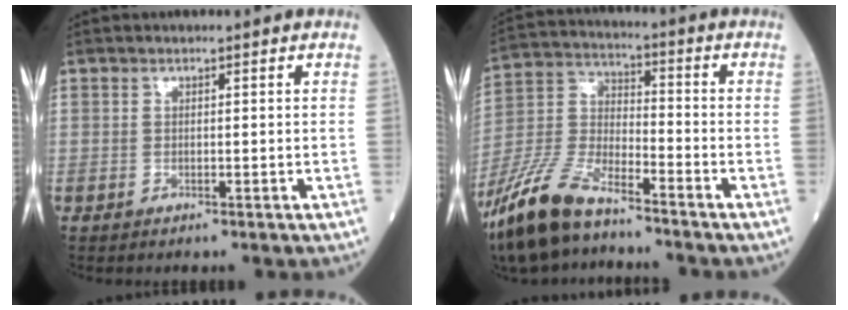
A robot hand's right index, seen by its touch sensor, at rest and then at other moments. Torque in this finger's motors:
{"motor_torque": [0.90, -1.24, 0.22, 0.15]}